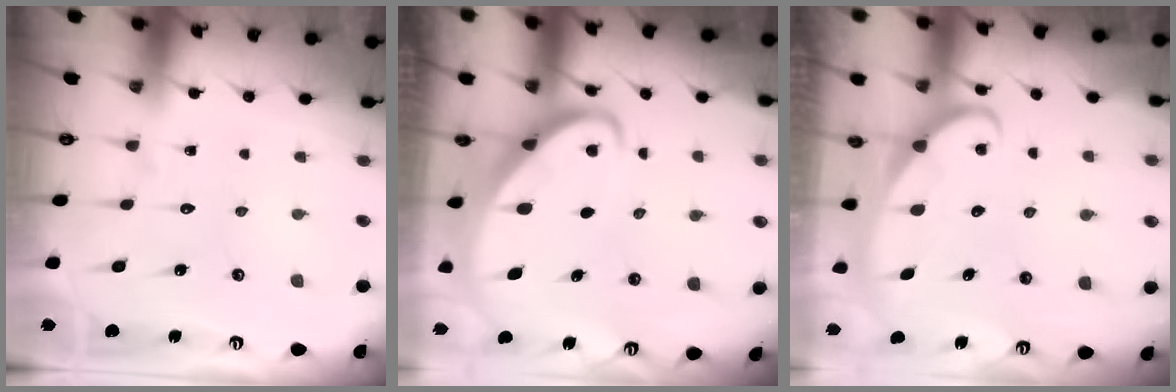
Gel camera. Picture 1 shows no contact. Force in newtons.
{"total": 3.6, "press": 3.6, "slide": 0.4}
{"total": 2.5, "press": 2.4, "slide": 0.3}